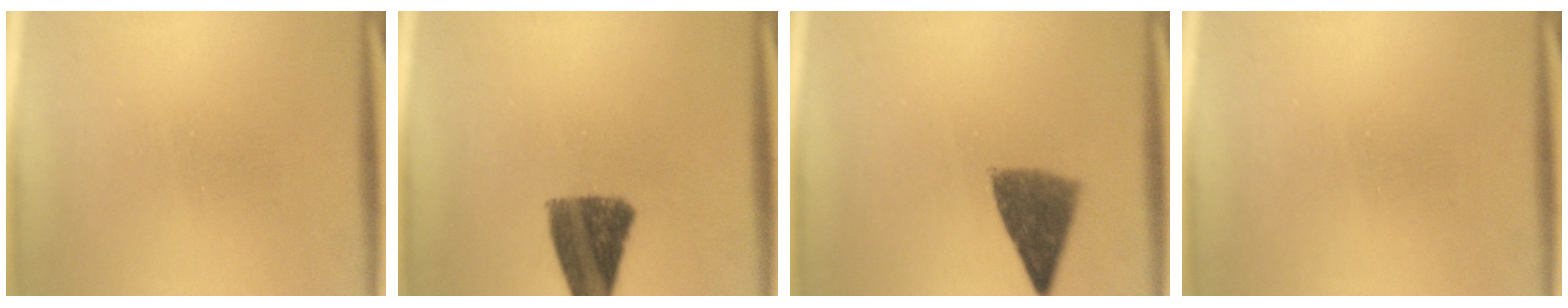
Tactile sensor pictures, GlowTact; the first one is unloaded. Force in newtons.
{"total": 11.0}
{"total": 7.2}
{"total": 0.0}